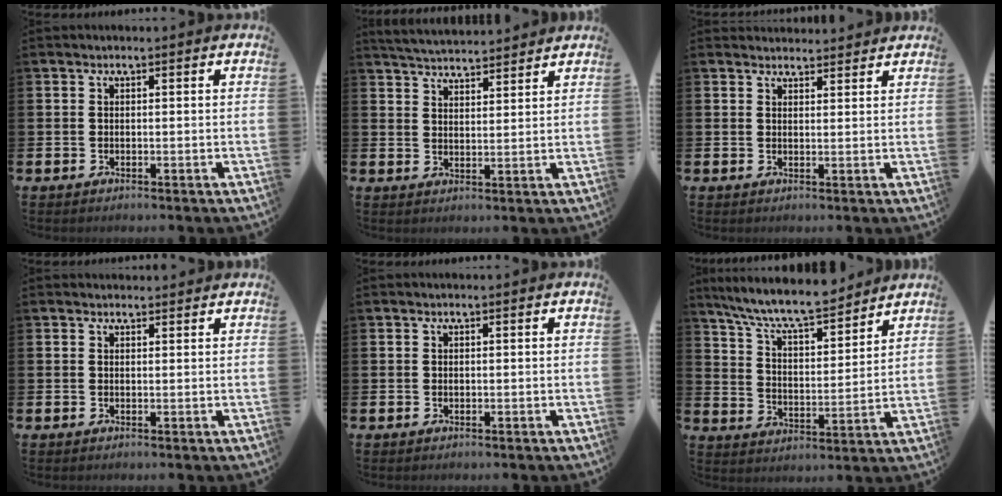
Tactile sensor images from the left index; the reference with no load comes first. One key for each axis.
{"total": 4.6, "fx": 4.6, "fy": 0.1, "fz": 0.1, "tx": -0.020, "ty": -0.025, "tz": 0.084}
{"total": 2.5, "fx": 2.4, "fy": 0.5, "fz": -0.2, "tx": 0.009, "ty": -0.013, "tz": 0.042}
{"total": 1.2, "fx": 1.1, "fy": 0.4, "fz": 0.0, "tx": 0.009, "ty": 0.000, "tz": 0.019}
{"total": 0.0}
{"total": 9.1, "fx": 8.5, "fy": 1.2, "fz": 3.1, "tx": -0.092, "ty": -0.055, "tz": 0.148}